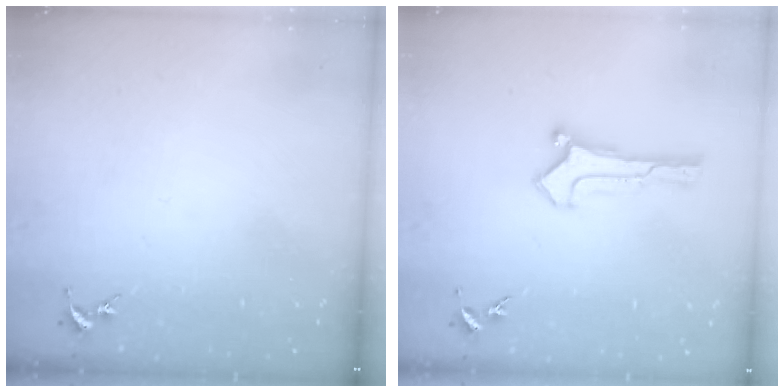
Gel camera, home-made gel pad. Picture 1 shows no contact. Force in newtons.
{"total": 0.0}